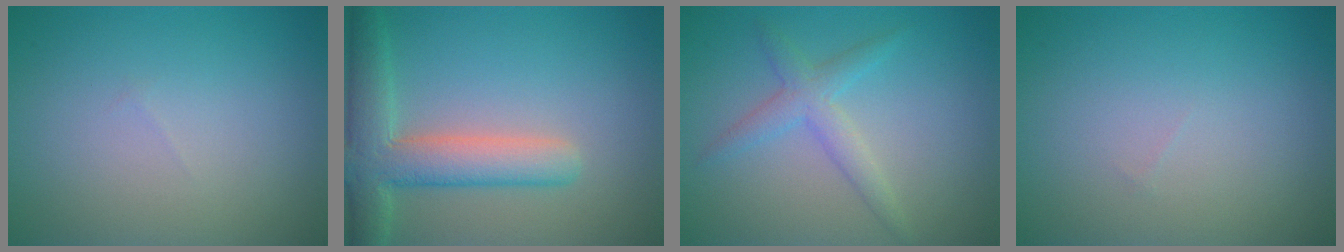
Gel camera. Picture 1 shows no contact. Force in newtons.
{"total": 5.9, "press": 5.9, "slide": 0.5}
{"total": 2.5, "press": 2.5, "slide": 0.1}
{"total": 0.0}